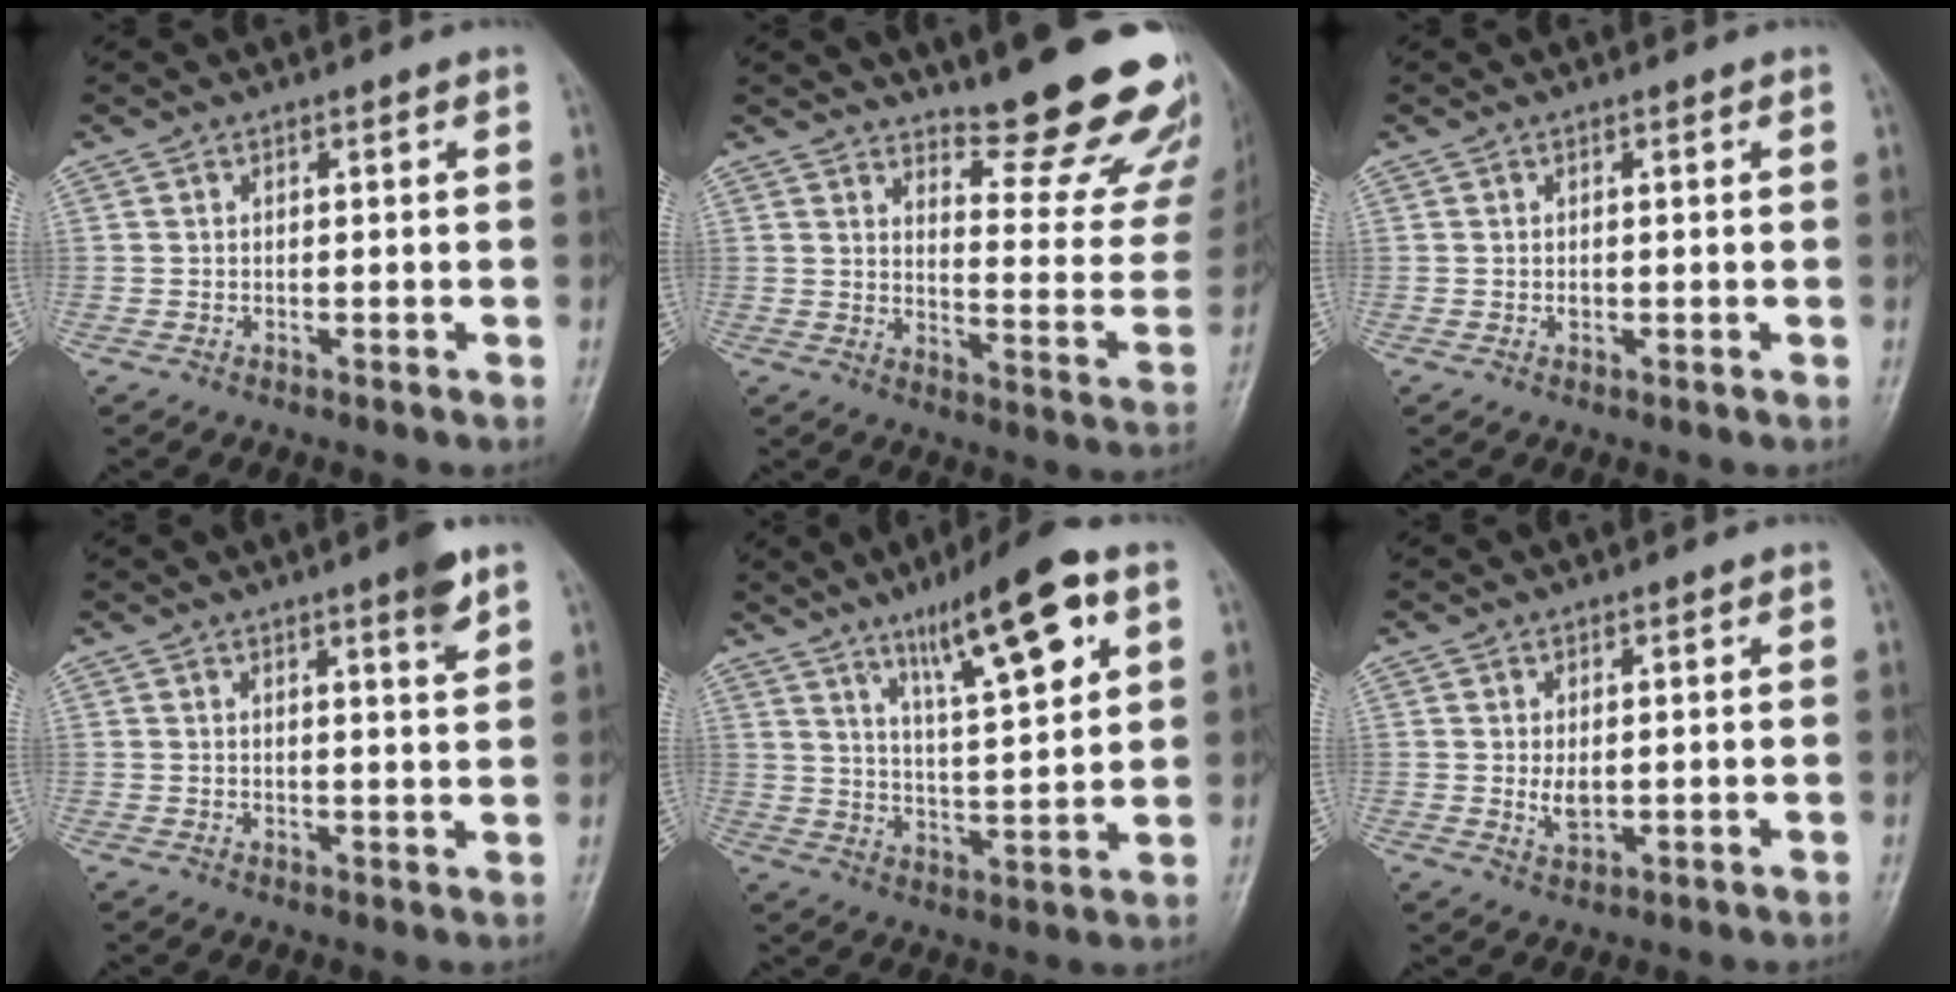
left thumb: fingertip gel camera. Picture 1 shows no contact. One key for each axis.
{"total": 22.7, "fx": 18.0, "fy": 5.7, "fz": 12.6, "tx": -0.124, "ty": -0.149, "tz": 0.224}
{"total": 0.8, "fx": 0.0, "fy": 0.7, "fz": 0.5, "tx": -0.001, "ty": 0.001, "tz": -0.001}
{"total": 4.9, "fx": 3.0, "fy": 0.6, "fz": 3.7, "tx": -0.045, "ty": -0.019, "tz": 0.041}
{"total": 16.2, "fx": 8.2, "fy": 3.6, "fz": 13.5, "tx": -0.200, "ty": -0.028, "tz": 0.136}
{"total": 3.3, "fx": 0.5, "fy": 2.0, "fz": 2.6, "tx": -0.035, "ty": -0.010, "tz": 0.014}